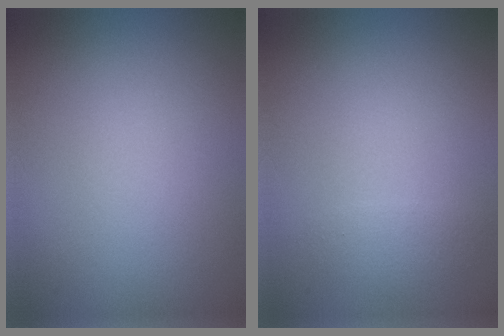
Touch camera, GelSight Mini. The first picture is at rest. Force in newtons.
{"total": 1.1, "press": 1.1, "slide": 0.0}